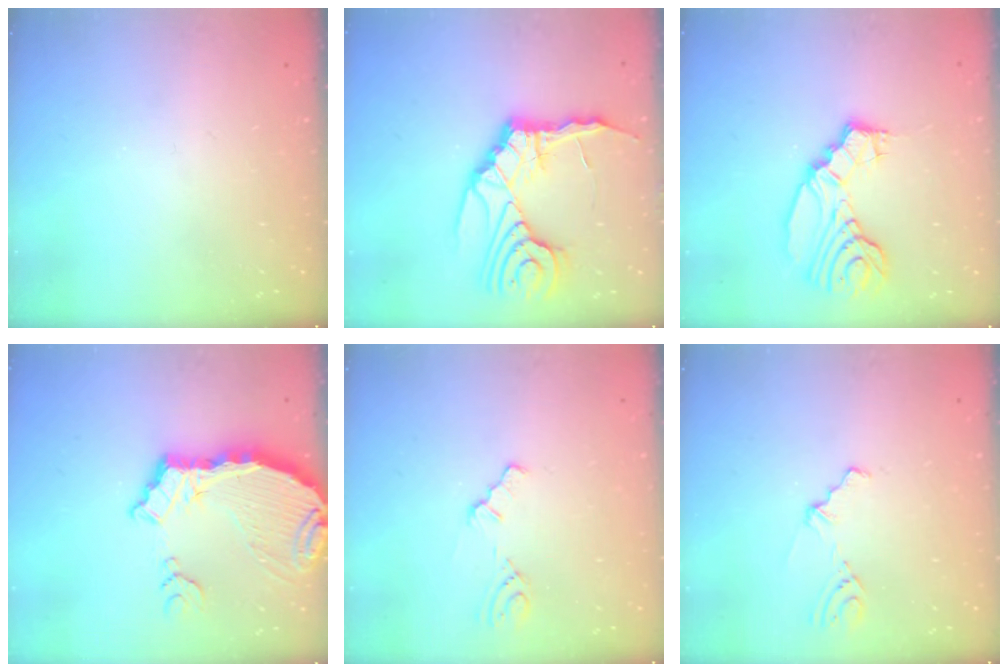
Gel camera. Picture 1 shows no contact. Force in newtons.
{"total": 16.2, "press": 16.0, "slide": 2.4}
{"total": 11.6, "press": 11.4, "slide": 2.1}
{"total": 11.2, "press": 11.1, "slide": 1.2}
{"total": 2.1, "press": 2.0, "slide": 0.3}
{"total": 2.9, "press": 2.8, "slide": 0.8}